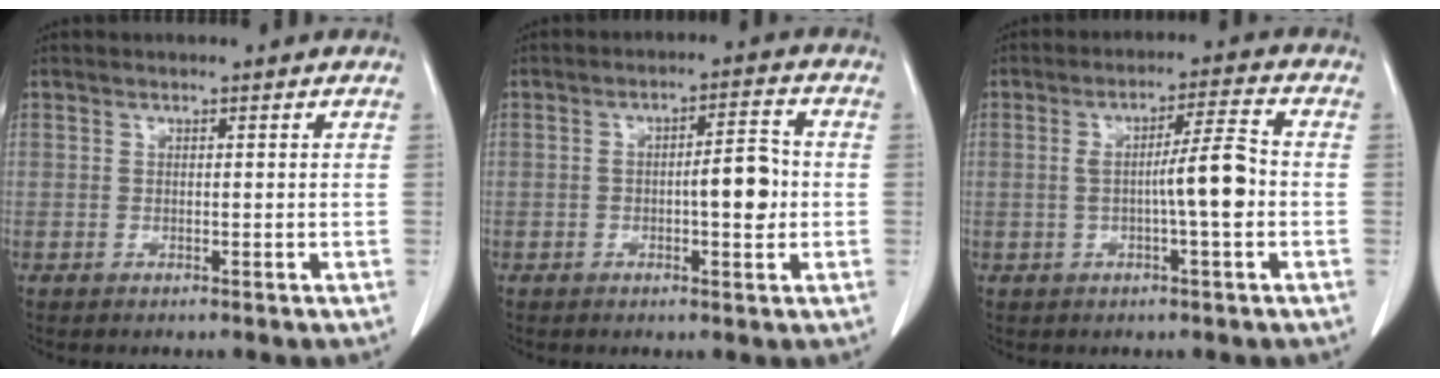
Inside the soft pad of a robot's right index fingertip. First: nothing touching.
{"total": 6.2, "force": [-0.7, 1.6, 5.9], "torque": [-0.087, 0.014, -0.008]}
{"total": 7.0, "force": [-0.9, 0.1, 7.0], "torque": [-0.113, 0.010, -0.015]}